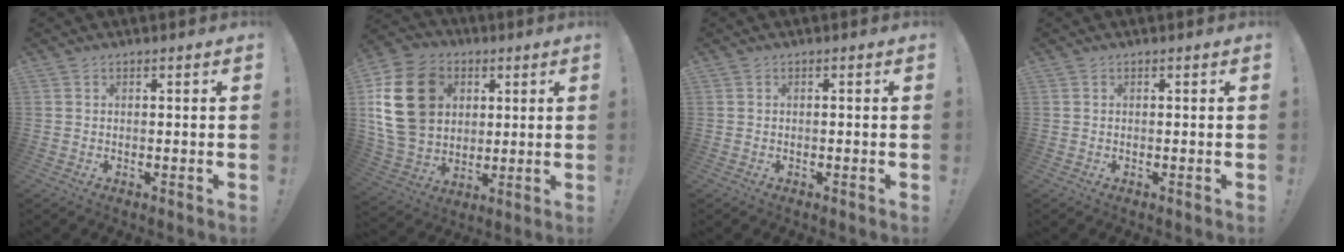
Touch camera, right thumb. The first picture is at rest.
{"total": 21.1, "force": [5.2, 16.4, 12.3], "torque": [-0.220, -0.005, 0.105]}
{"total": 0.0}
{"total": 0.0}